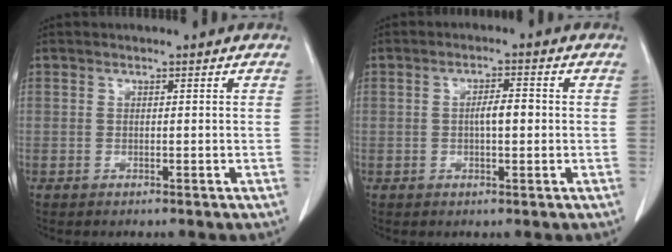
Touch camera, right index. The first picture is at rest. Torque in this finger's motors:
{"motor_torque": [0.56, 0.00, 0.11, 0.03]}